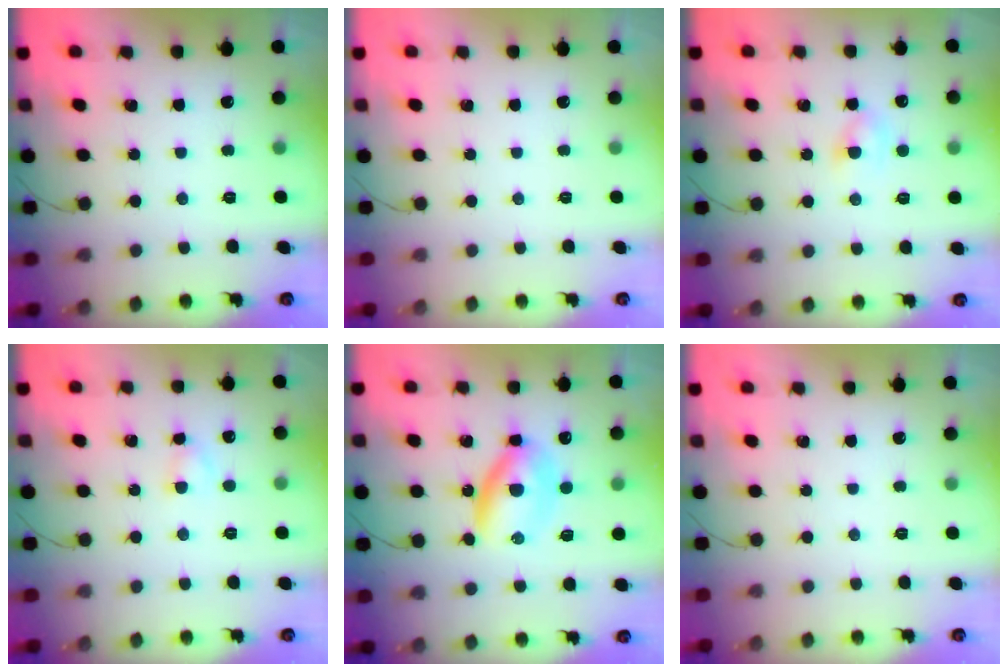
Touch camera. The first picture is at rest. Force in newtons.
{"total": 0.0}
{"total": 2.2, "press": 2.1, "slide": 0.9}
{"total": 2.8, "press": 2.6, "slide": 1.1}
{"total": 6.1, "press": 6.1, "slide": 0.7}
{"total": 0.0}